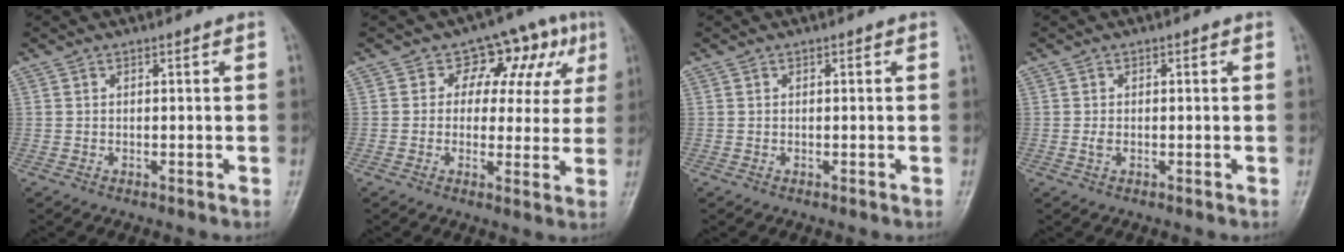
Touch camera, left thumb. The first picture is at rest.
{"total": 10.2, "force": [3.7, 7.4, 5.9], "torque": [-0.011, 0.002, 0.039]}
{"total": 0.0}
{"total": 1.0, "force": [-0.3, 0.6, 0.8], "torque": [-0.019, 0.000, -0.005]}